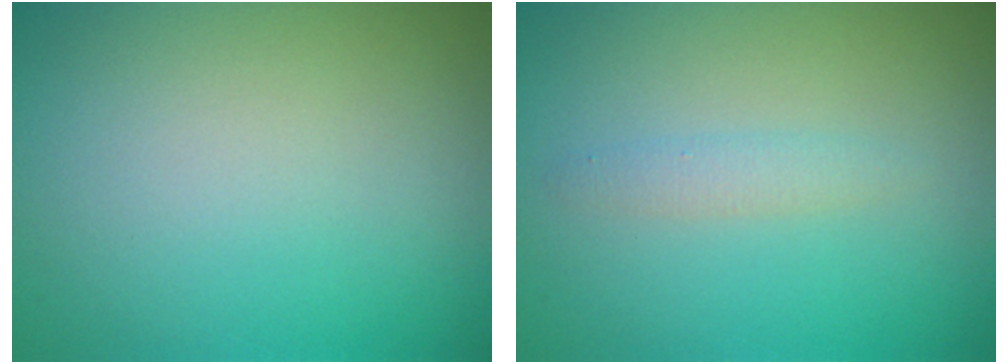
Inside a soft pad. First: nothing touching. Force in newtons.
{"total": 1.2, "press": 1.2, "slide": 0.1}